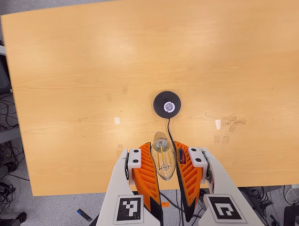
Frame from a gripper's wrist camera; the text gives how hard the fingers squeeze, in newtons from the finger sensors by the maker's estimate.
{"total": 21.1, "left": 25.8, "right": 16.4}